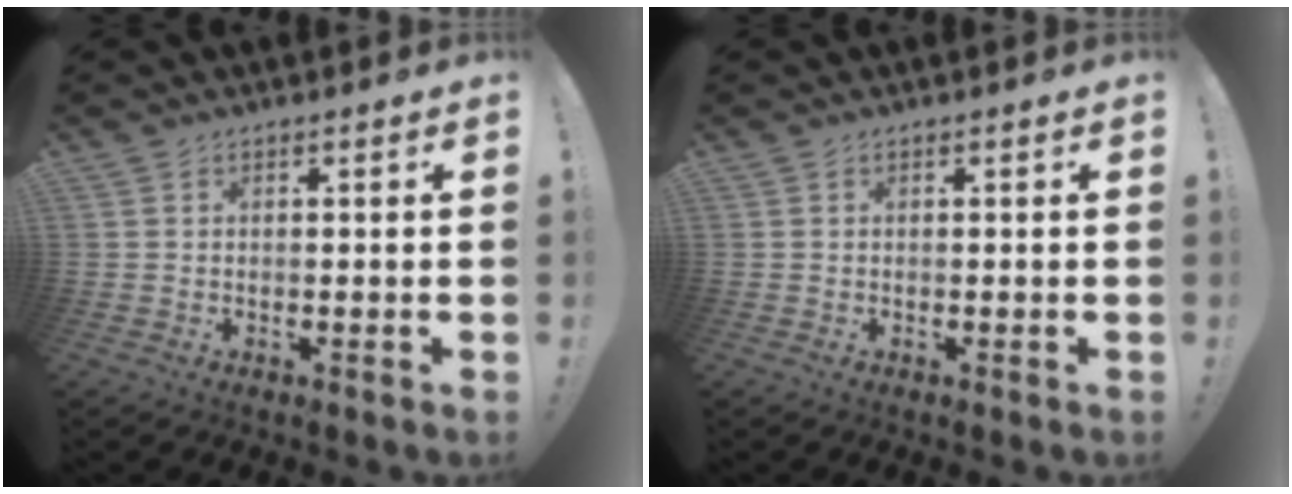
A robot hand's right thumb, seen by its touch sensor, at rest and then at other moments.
{"total": 0.0}